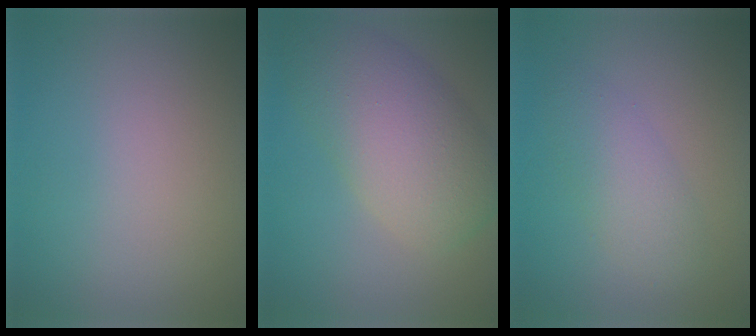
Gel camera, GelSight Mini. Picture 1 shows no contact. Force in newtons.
{"total": 7.8, "press": 7.8, "slide": 0.3}
{"total": 2.9, "press": 2.8, "slide": 0.2}